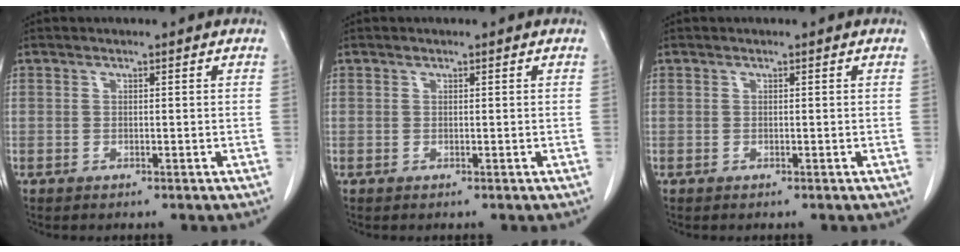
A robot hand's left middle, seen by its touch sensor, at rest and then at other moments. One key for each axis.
{"total": 0.0}
{"total": 0.0}